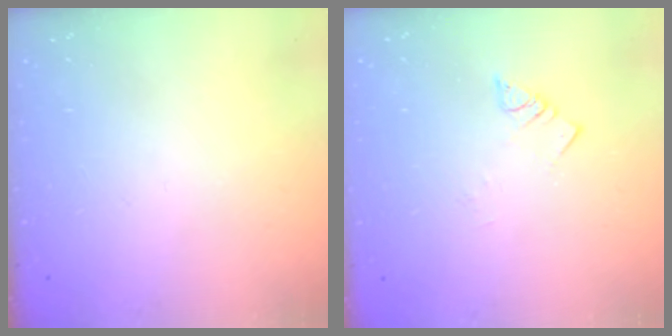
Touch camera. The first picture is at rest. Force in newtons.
{"total": 1.7, "press": 1.7, "slide": 0.1}